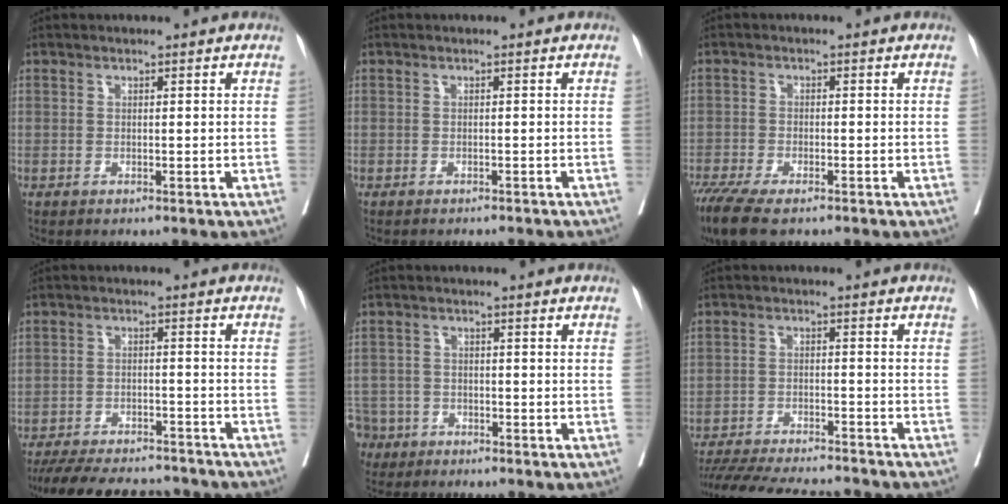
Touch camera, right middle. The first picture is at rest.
{"total": 4.1, "force": [-3.9, 0.5, 1.1], "torque": [-0.011, -0.007, -0.049]}
{"total": 8.8, "force": [-6.6, 2.6, 5.3], "torque": [-0.092, -0.019, -0.111]}
{"total": 16.6, "force": [-15.0, 4.0, 5.9], "torque": [-0.122, -0.008, -0.211]}
{"total": 8.1, "force": [-5.5, 5.8, 1.1], "torque": [-0.048, 0.000, -0.101]}
{"total": 17.7, "force": [-16.1, 2.4, 6.8], "torque": [-0.140, -0.024, -0.235]}